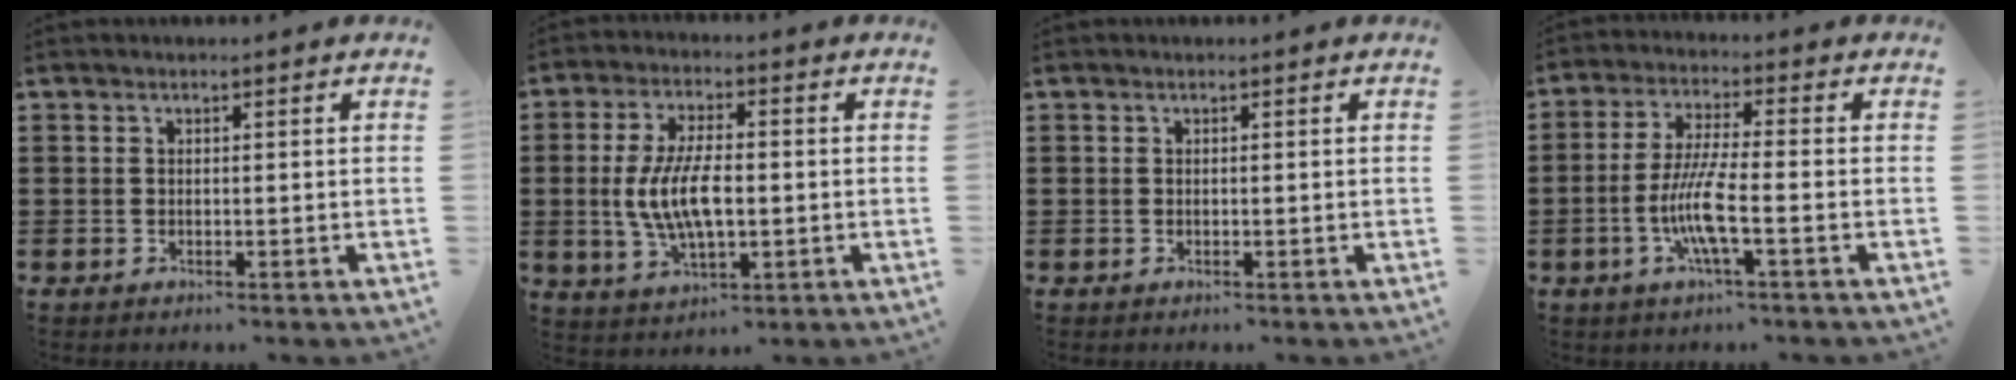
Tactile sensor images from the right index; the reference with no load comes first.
{"total": 8.9, "force": [-0.7, 3.8, 8.1], "torque": [-0.178, -0.003, -0.018]}
{"total": 0.0}
{"total": 7.9, "force": [-2.5, 1.0, 7.4], "torque": [-0.166, -0.017, -0.057]}